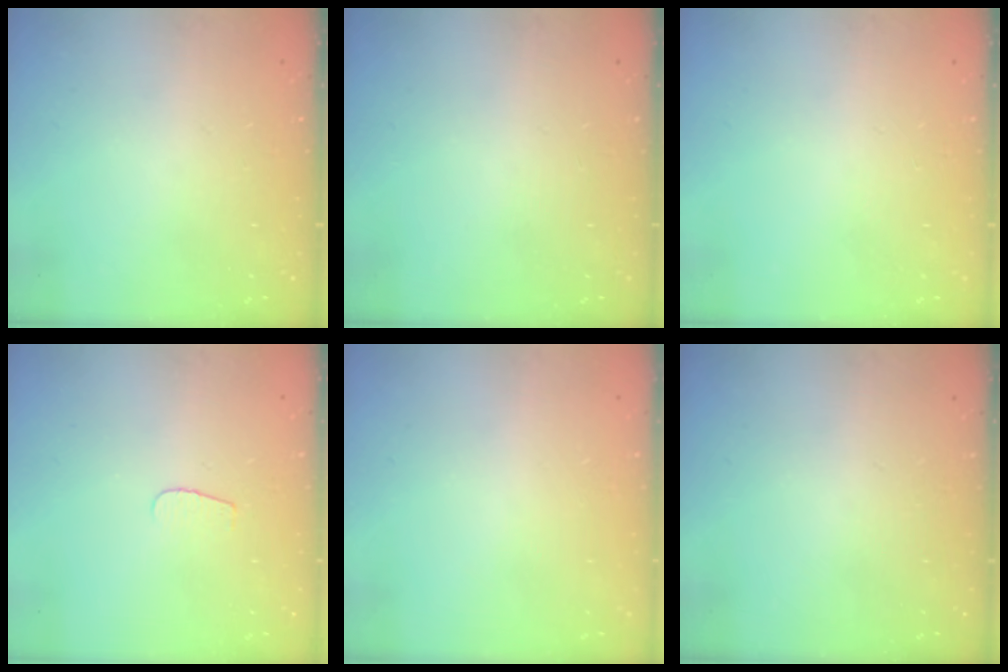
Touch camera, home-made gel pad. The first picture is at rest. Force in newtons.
{"total": 0.0}
{"total": 0.0}
{"total": 3.7, "press": 3.6, "slide": 0.4}
{"total": 0.6, "press": 0.5, "slide": 0.2}
{"total": 0.0}